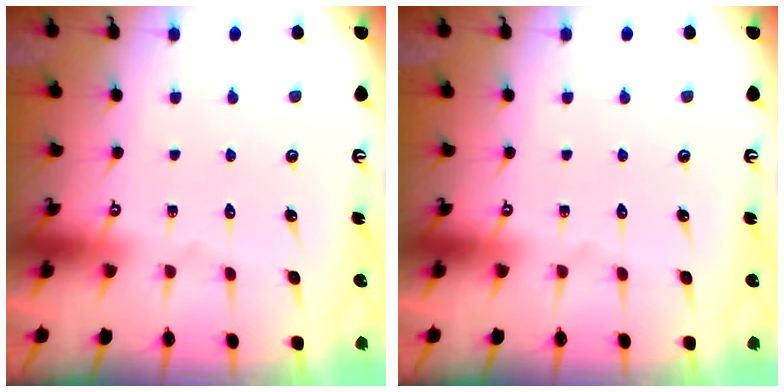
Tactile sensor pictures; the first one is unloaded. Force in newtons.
{"total": 0.0}